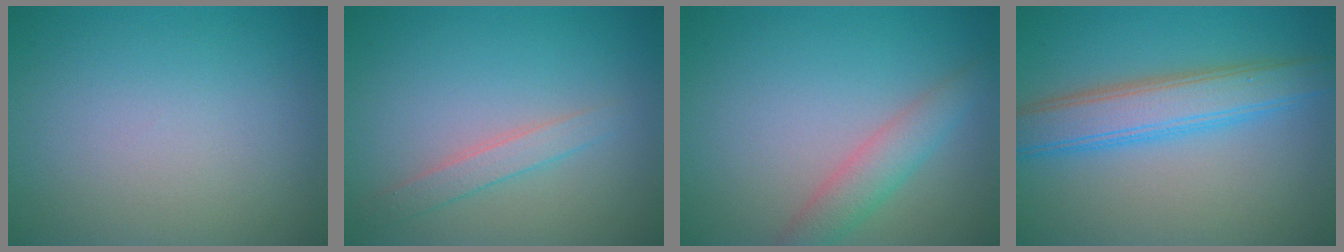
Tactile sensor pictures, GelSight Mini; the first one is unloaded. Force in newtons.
{"total": 1.8, "press": 1.8, "slide": 0.1}
{"total": 2.9, "press": 2.9, "slide": 0.1}
{"total": 5.3, "press": 5.3, "slide": 0.0}